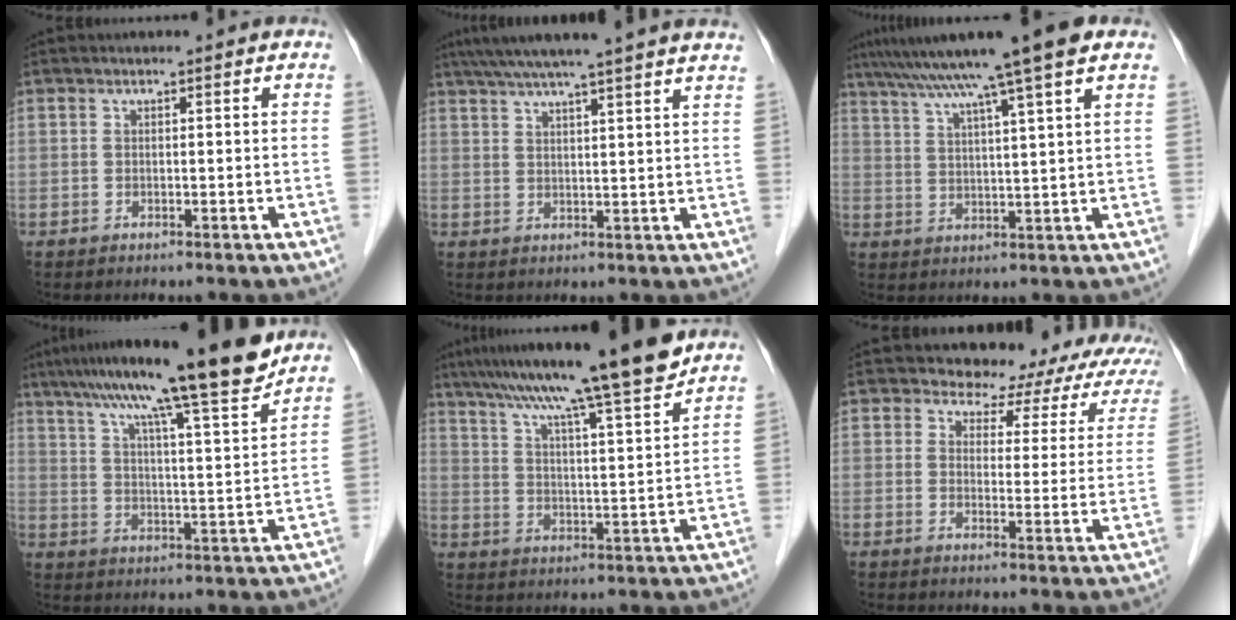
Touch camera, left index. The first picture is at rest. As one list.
[{"total": 16.1, "force": [13.6, -0.8, 8.5], "torque": [-0.141, 0.028, 0.176]}, {"total": 13.1, "force": [9.8, -1.4, 8.6], "torque": [-0.145, 0.028, 0.140]}, {"total": 18.1, "force": [14.4, -0.3, 11.0], "torque": [-0.171, 0.014, 0.213]}, {"total": 16.6, "force": [13.6, -0.8, 9.6], "torque": [-0.152, 0.012, 0.205]}, {"total": 12.5, "force": [10.3, 6.3, 3.4], "torque": [-0.009, 0.003, 0.082]}]